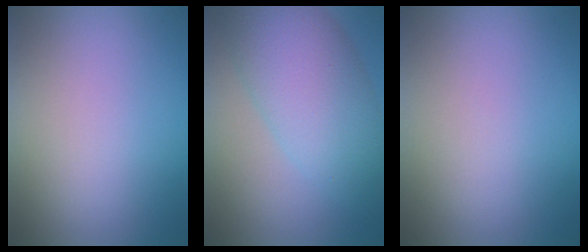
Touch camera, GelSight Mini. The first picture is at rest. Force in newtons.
{"total": 7.9, "press": 7.9, "slide": 0.2}
{"total": 0.0}